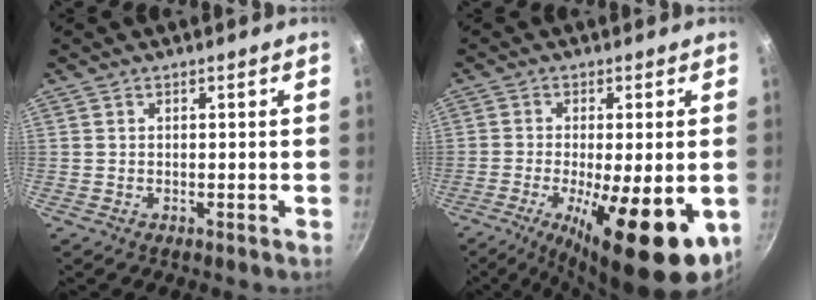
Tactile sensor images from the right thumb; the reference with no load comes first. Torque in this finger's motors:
{"motor_torque": [0.90, 2.06, 0.36, -0.15, 0.13]}